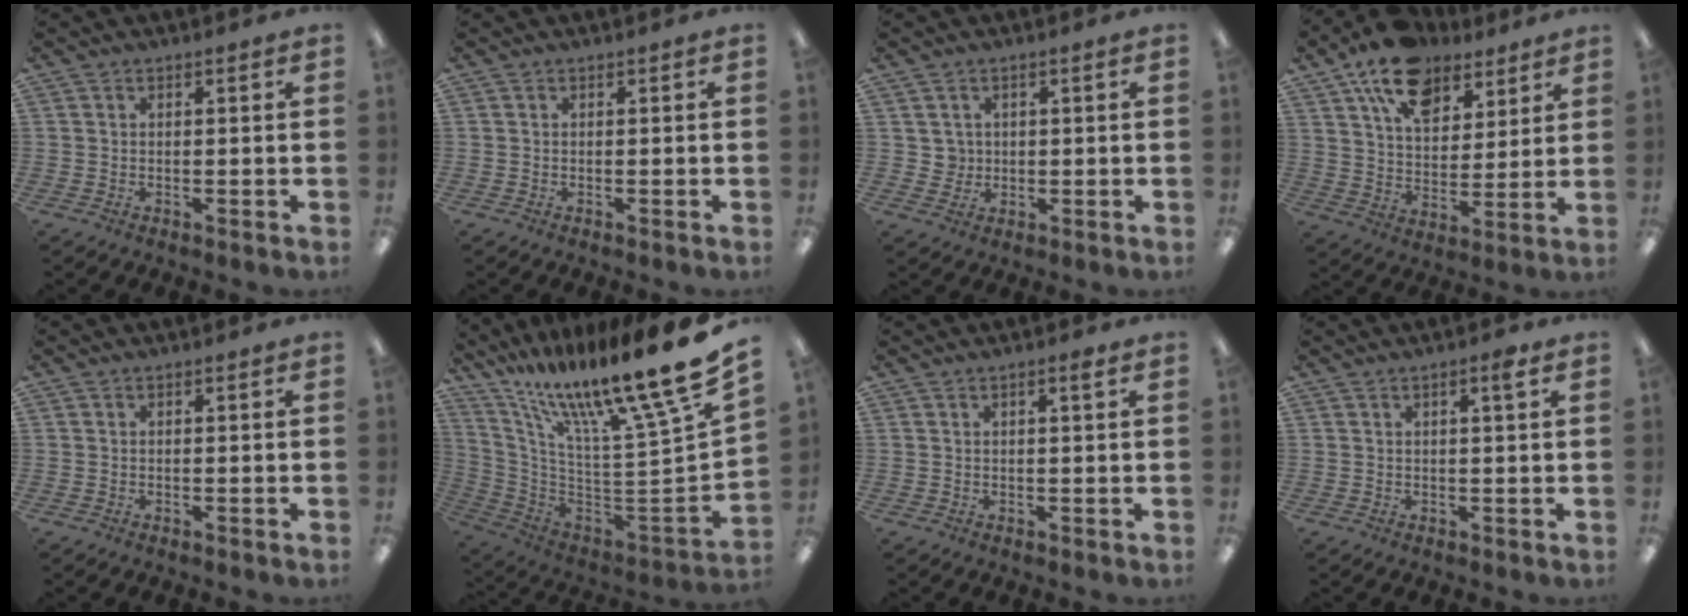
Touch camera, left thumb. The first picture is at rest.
{"total": 0.0}
{"total": 3.0, "force": [1.0, 2.9, 0.1], "torque": [-0.004, 0.002, 0.016]}
{"total": 16.1, "force": [10.8, 8.9, 8.0], "torque": [-0.131, -0.049, 0.195]}
{"total": 0.0}
{"total": 17.3, "force": [12.9, 0.0, 11.6], "torque": [-0.158, -0.138, 0.193]}
{"total": 1.8, "force": [1.1, 0.2, 1.4], "torque": [-0.022, -0.001, 0.016]}
{"total": 2.8, "force": [1.6, 0.4, 2.2], "torque": [-0.040, 0.000, 0.025]}